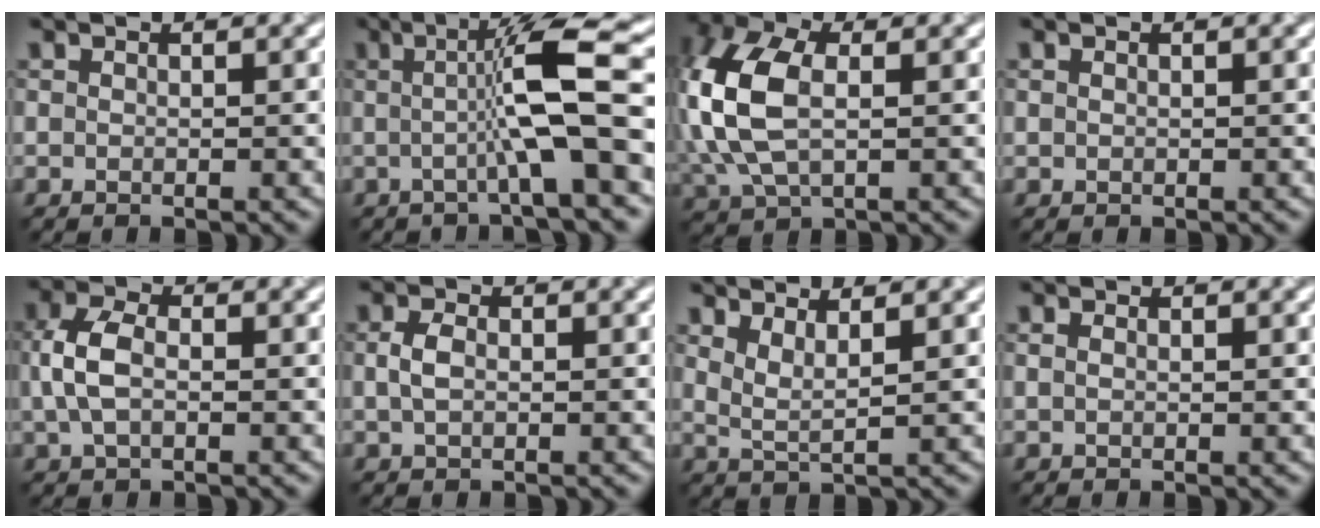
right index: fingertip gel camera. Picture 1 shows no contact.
{"total": 7.0, "force": [-0.7, 0.7, 6.9], "torque": [-0.108, 0.011, -0.010]}
{"total": 9.0, "force": [0.2, 5.6, 7.1], "torque": [-0.199, 0.017, 0.009]}
{"total": 0.0}
{"total": 3.6, "force": [-0.2, 2.3, 2.7], "torque": [-0.066, 0.011, 0.000]}
{"total": 1.4, "force": [-0.2, 0.9, 1.0], "torque": [-0.025, 0.007, 0.002]}
{"total": 1.8, "force": [1.2, 0.3, 1.3], "torque": [-0.023, -0.001, 0.033]}
{"total": 0.6, "force": [0.3, 0.3, 0.4], "torque": [-0.005, 0.002, 0.007]}